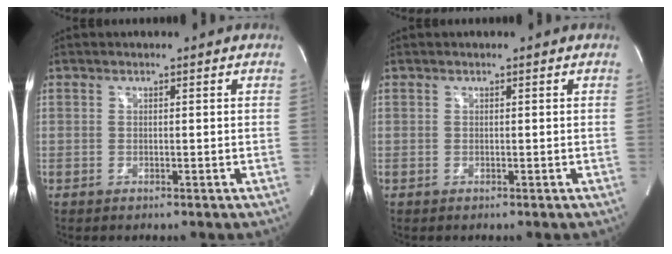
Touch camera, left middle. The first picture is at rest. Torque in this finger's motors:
{"motor_torque": [0.13, -0.19, 0.10, 0.02]}